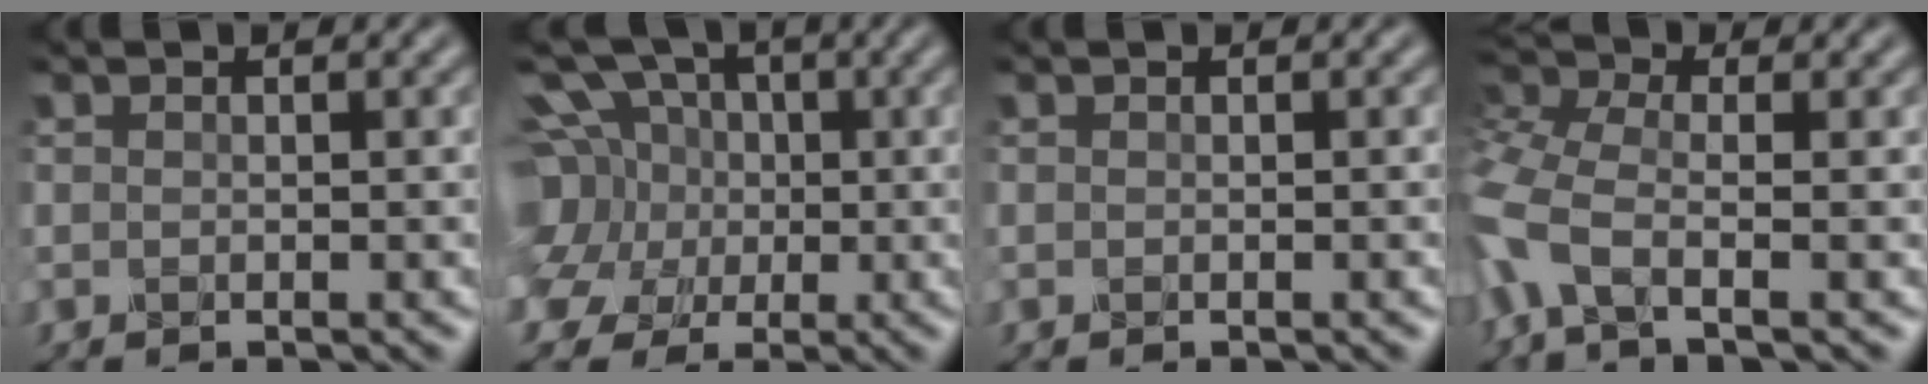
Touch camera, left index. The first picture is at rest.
{"total": 12.9, "force": [1.6, 11.0, 6.5], "torque": [-0.156, 0.036, -0.013]}
{"total": 0.6, "force": [-0.1, 0.2, 0.5], "torque": [-0.003, -0.003, -0.001]}
{"total": 7.3, "force": [-2.2, 3.8, 5.8], "torque": [-0.160, -0.002, -0.062]}